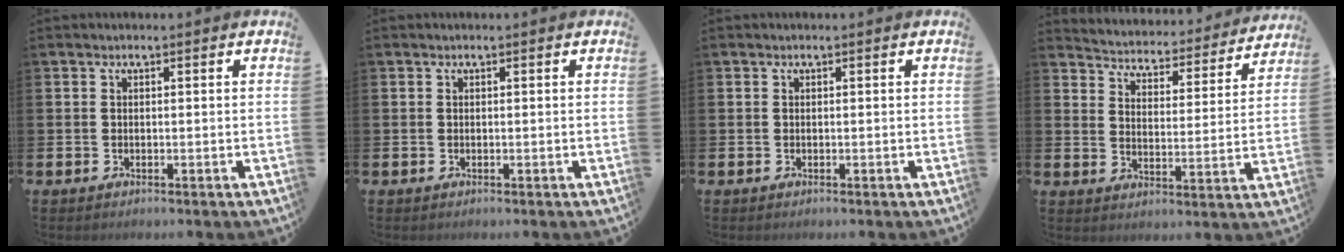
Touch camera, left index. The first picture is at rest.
{"total": 0.0}
{"total": 0.0}
{"total": 4.1, "force": [4.0, 0.9, 0.2], "torque": [-0.035, -0.039, 0.064]}